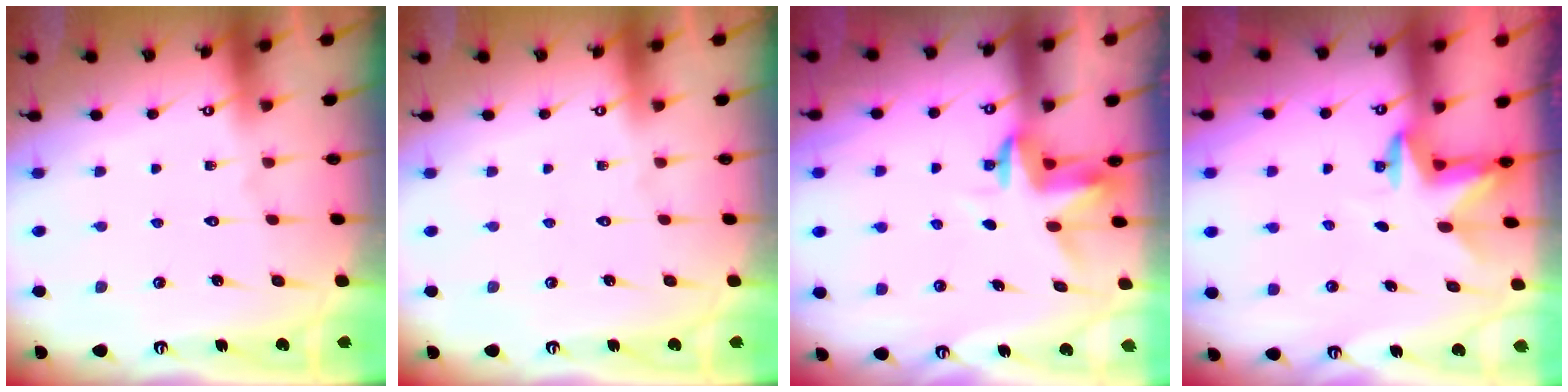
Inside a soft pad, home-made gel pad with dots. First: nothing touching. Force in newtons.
{"total": 0.0}
{"total": 3.5, "press": 3.5, "slide": 0.2}
{"total": 2.8, "press": 2.8, "slide": 0.7}